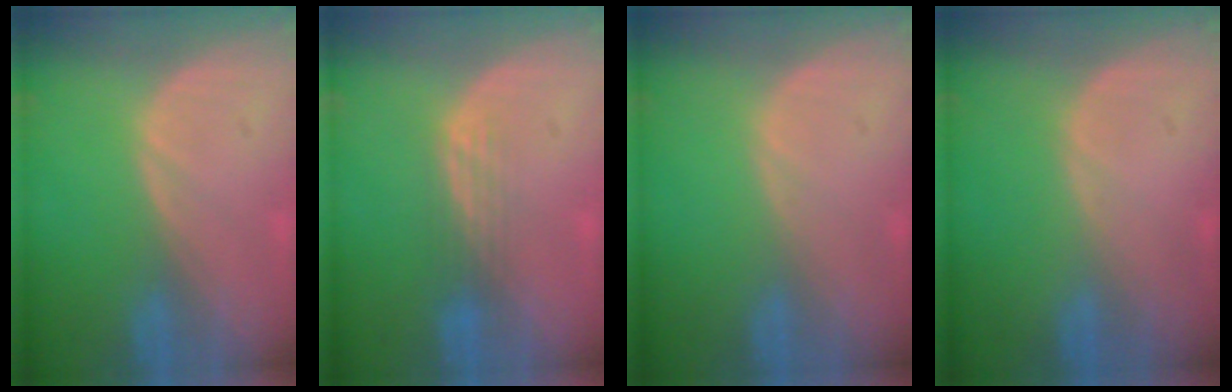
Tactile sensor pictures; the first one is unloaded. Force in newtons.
{"total": 3.0, "press": 2.6, "slide": 1.4}
{"total": 0.0}
{"total": 0.0}